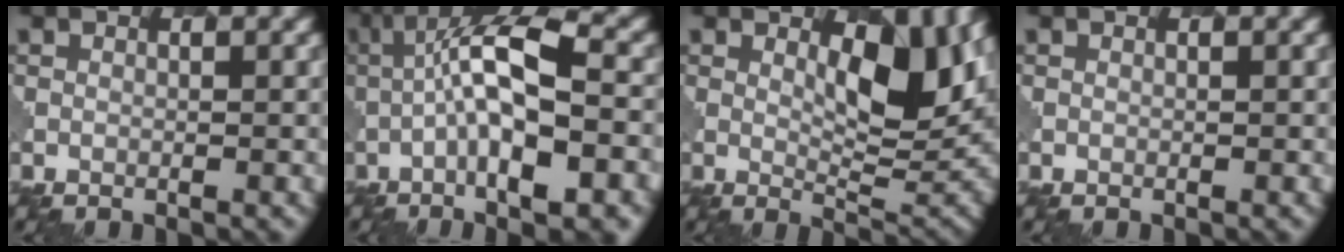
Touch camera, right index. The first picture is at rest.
{"total": 10.7, "force": [-1.1, 2.9, 10.2], "torque": [-0.173, 0.017, -0.013]}
{"total": 7.4, "force": [1.8, 2.8, 6.6], "torque": [-0.093, -0.010, 0.039]}
{"total": 0.0}